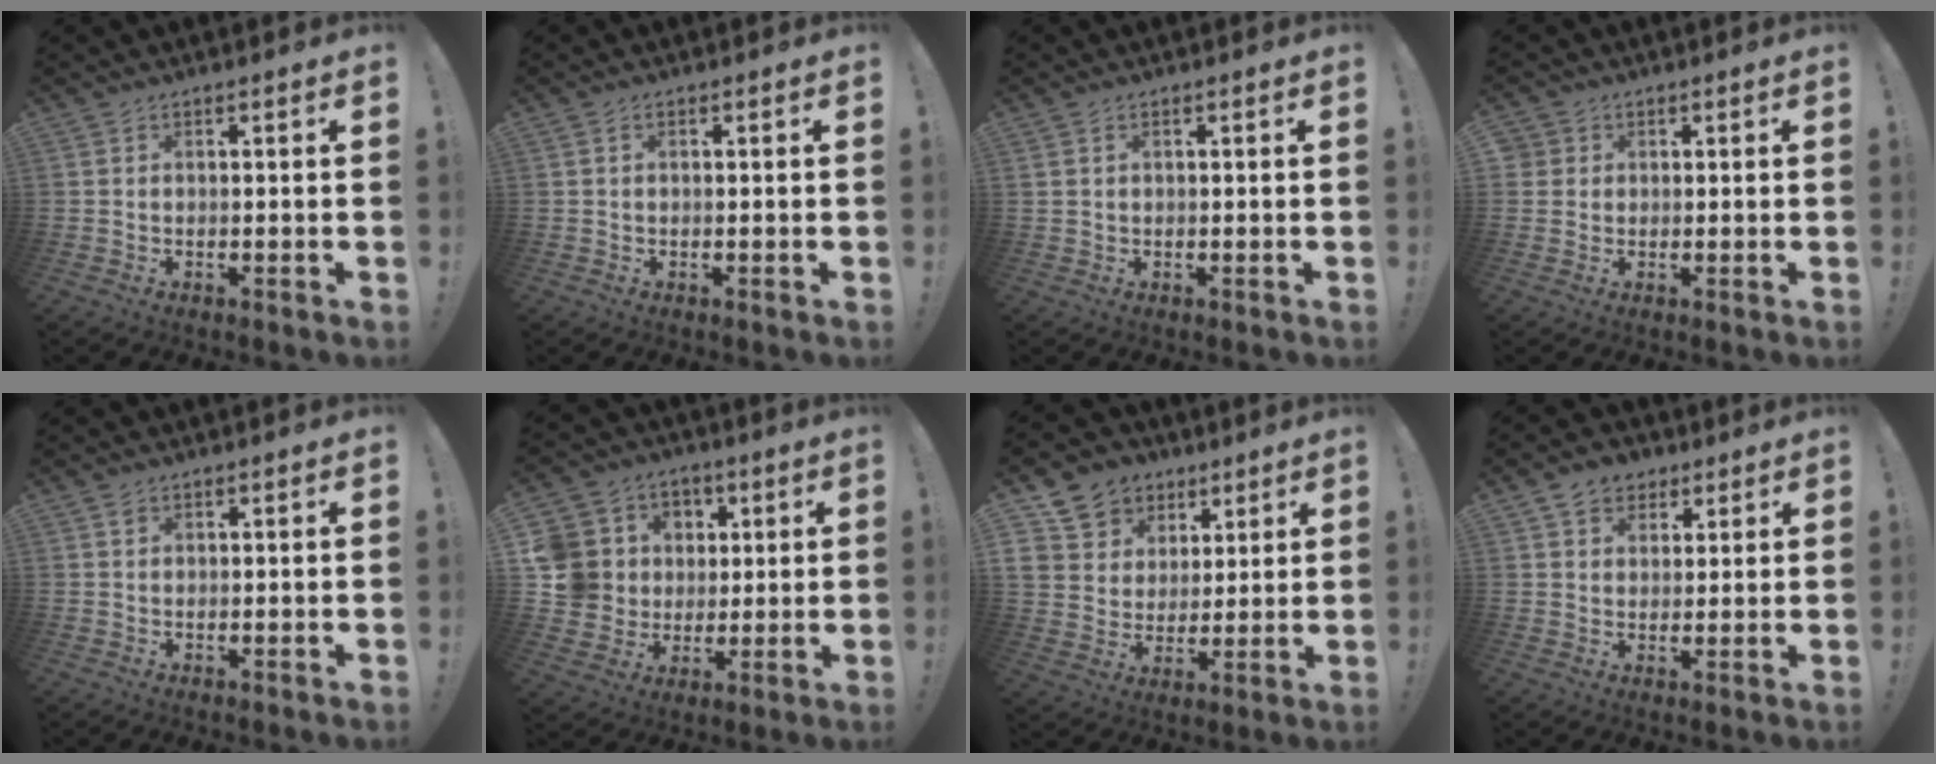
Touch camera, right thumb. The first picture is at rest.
{"total": 0.6, "force": [0.1, 0.4, 0.4], "torque": [-0.008, 0.002, 0.001]}
{"total": 0.8, "force": [0.5, 0.5, 0.4], "torque": [-0.011, 0.002, 0.009]}
{"total": 2.6, "force": [0.7, 2.5, 0.4], "torque": [-0.005, -0.002, 0.014]}
{"total": 0.8, "force": [0.5, 0.6, 0.2], "torque": [-0.002, 0.001, 0.009]}
{"total": 13.5, "force": [2.1, 12.7, 3.9], "torque": [-0.062, -0.004, 0.067]}
{"total": 9.8, "force": [4.7, 8.4, 1.7], "torque": [-0.031, -0.036, 0.102]}
{"total": 7.0, "force": [3.8, 5.6, 1.8], "torque": [-0.014, -0.019, 0.072]}